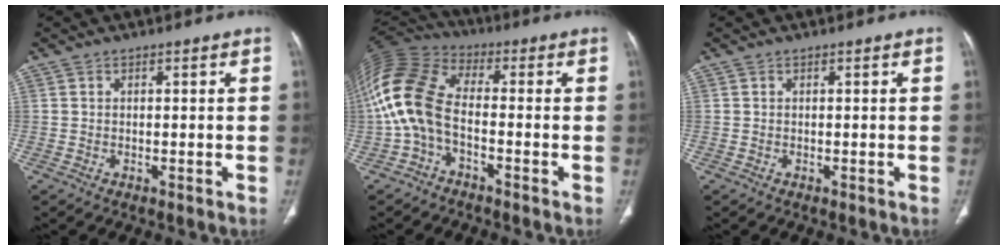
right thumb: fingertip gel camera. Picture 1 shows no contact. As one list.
[{"total": 14.3, "force": [-2.6, 8.6, 11.1], "torque": [-0.240, 0.044, -0.058]}, {"total": 0.0}]